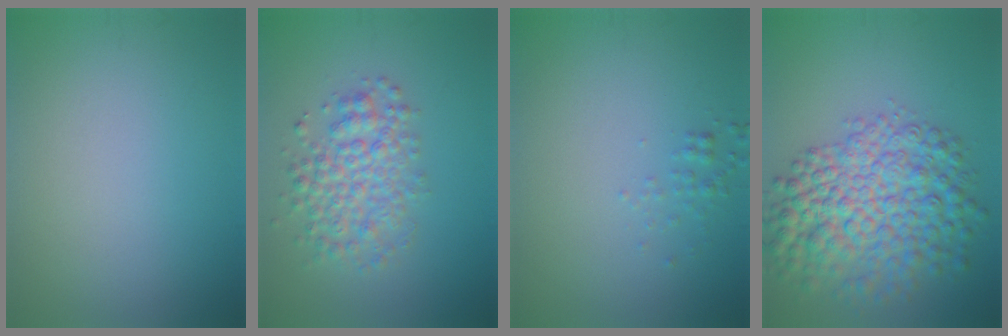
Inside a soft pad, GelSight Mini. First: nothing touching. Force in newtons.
{"total": 4.3, "press": 4.3, "slide": 0.1}
{"total": 0.9, "press": 0.9, "slide": 0.0}
{"total": 9.0, "press": 9.0, "slide": 0.2}